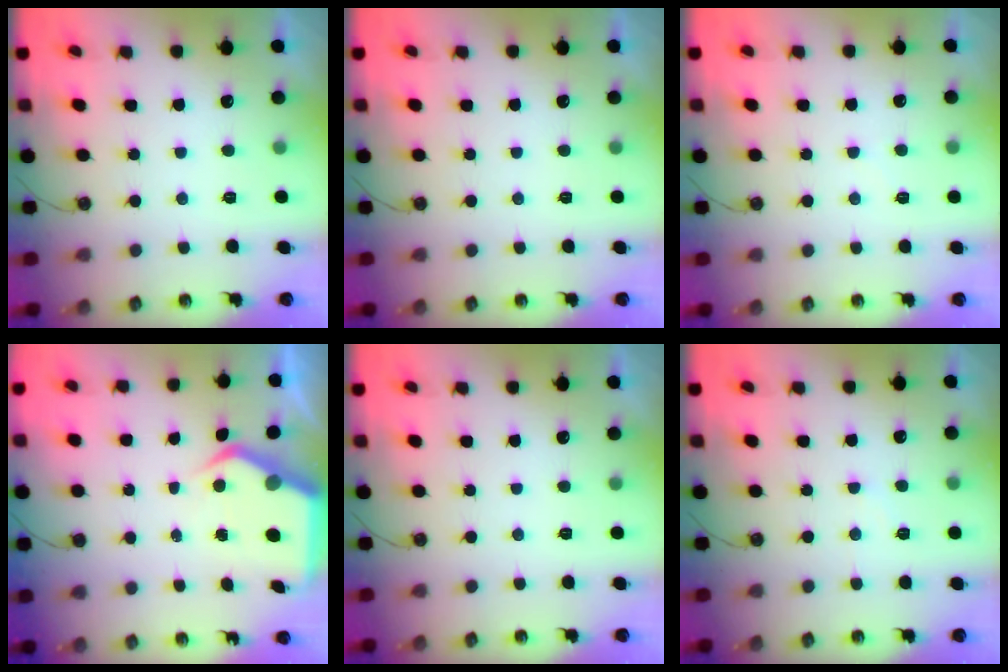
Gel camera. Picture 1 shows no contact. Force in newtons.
{"total": 0.0}
{"total": 5.2, "press": 5.2, "slide": 0.7}
{"total": 5.7, "press": 5.7, "slide": 0.6}
{"total": 0.0}
{"total": 5.1, "press": 5.0, "slide": 0.9}